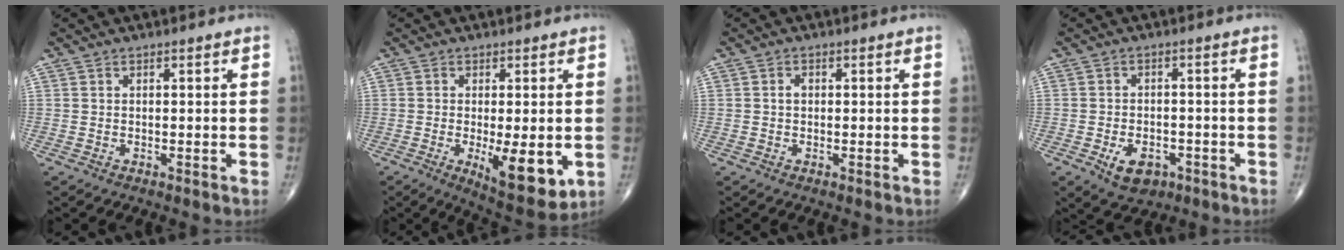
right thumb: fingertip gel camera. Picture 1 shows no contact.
{"total": 10.7, "force": [-2.4, 3.8, 9.7], "torque": [-0.134, -0.025, -0.026]}
{"total": 1.2, "force": [0.0, 0.9, 0.8], "torque": [-0.010, 0.003, -0.002]}
{"total": 6.3, "force": [-2.9, 4.1, 3.8], "torque": [-0.049, 0.013, -0.039]}